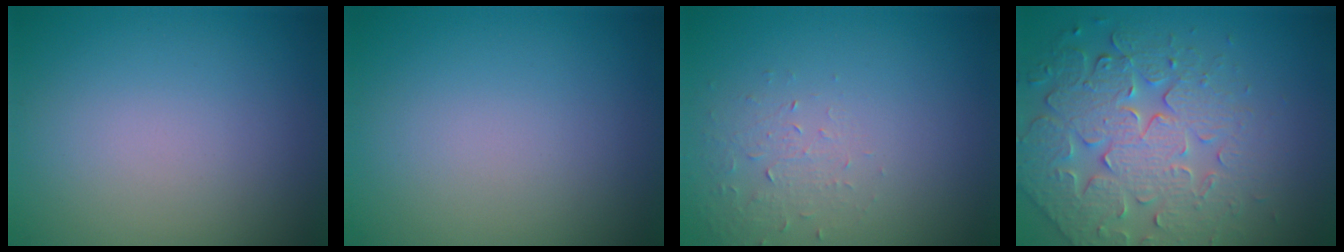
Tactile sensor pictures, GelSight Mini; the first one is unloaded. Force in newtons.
{"total": 0.0}
{"total": 1.3, "press": 0.6, "slide": 1.2}
{"total": 6.4, "press": 5.5, "slide": 3.4}